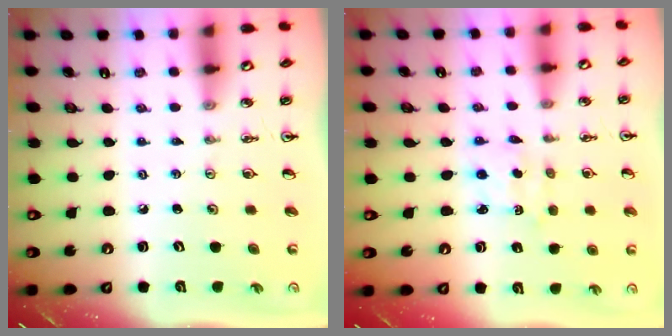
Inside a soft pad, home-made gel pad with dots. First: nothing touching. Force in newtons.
{"total": 2.2, "press": 2.2, "slide": 0.4}